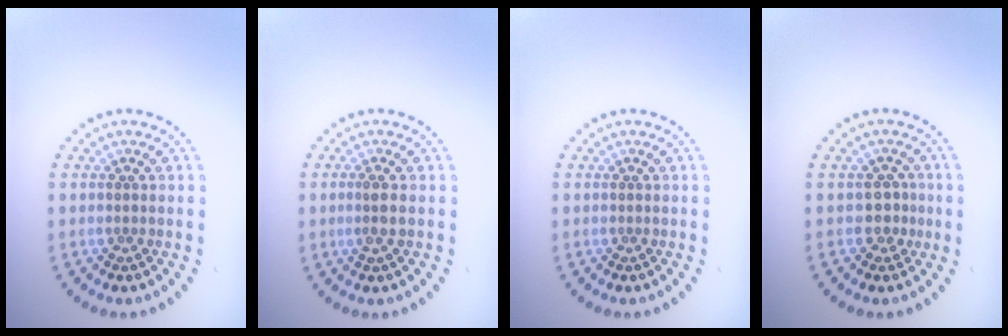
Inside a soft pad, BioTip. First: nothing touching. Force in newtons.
{"total": 1.7, "press": 1.3, "slide": 1.1}
{"total": 0.0}
{"total": 1.7, "press": 1.4, "slide": 1.0}